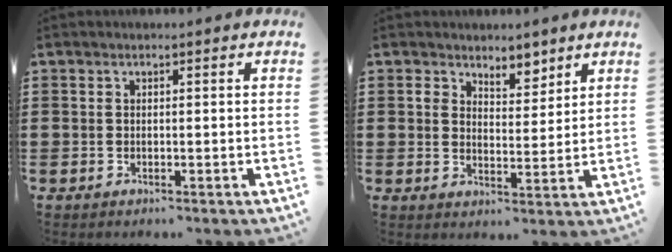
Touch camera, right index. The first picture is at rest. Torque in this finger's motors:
{"motor_torque": [-0.36, 0.34, 0.05, 0.00]}